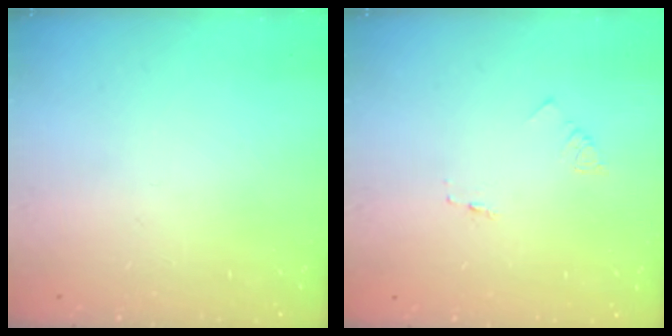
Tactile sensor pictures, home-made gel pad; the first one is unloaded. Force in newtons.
{"total": 1.4, "press": 1.3, "slide": 0.1}